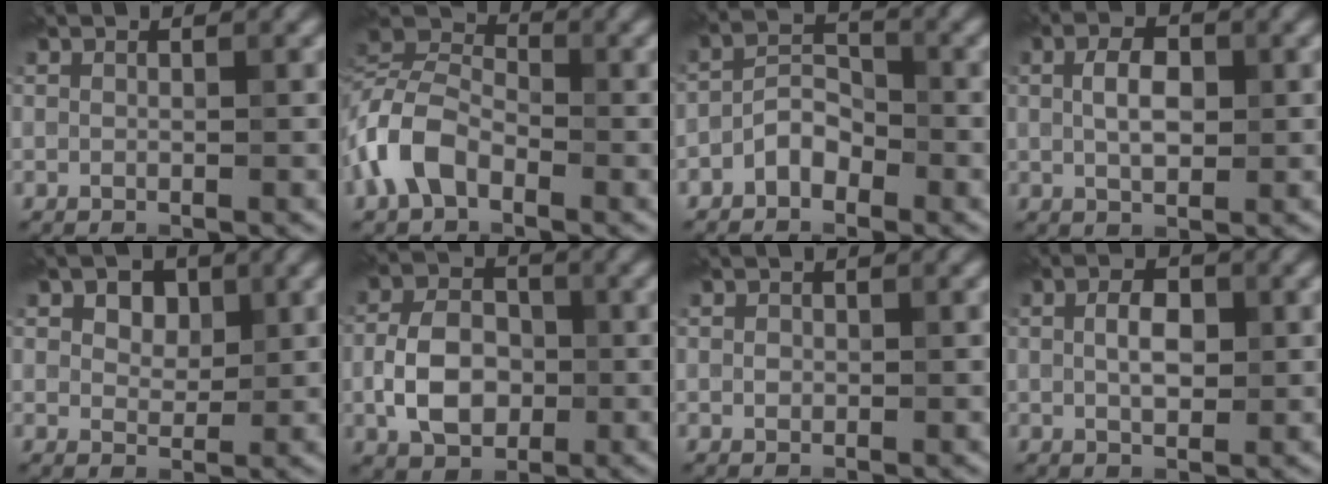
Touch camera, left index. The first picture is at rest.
{"total": 5.9, "force": [-2.8, 3.8, 3.5], "torque": [-0.079, 0.006, -0.073]}
{"total": 2.6, "force": [-1.6, 1.5, 1.4], "torque": [-0.022, 0.013, -0.035]}
{"total": 3.0, "force": [0.6, 1.6, 2.4], "torque": [-0.049, 0.004, 0.008]}
{"total": 3.4, "force": [1.8, 2.1, 2.0], "torque": [-0.028, 0.009, 0.014]}
{"total": 5.6, "force": [-1.1, 4.0, 3.7], "torque": [-0.074, 0.003, -0.024]}
{"total": 0.5, "force": [0.0, 0.5, 0.2], "torque": [-0.003, 0.000, -0.003]}
{"total": 2.6, "force": [0.4, 1.4, 2.2], "torque": [-0.042, 0.003, 0.006]}